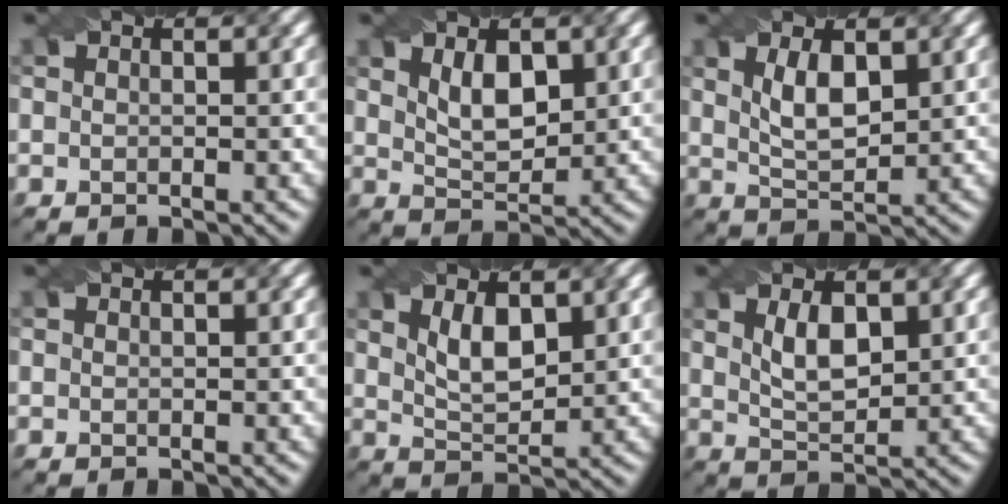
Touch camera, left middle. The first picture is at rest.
{"total": 3.7, "force": [1.5, 1.9, 2.8], "torque": [-0.053, -0.002, 0.028]}
{"total": 3.6, "force": [1.4, 1.5, 3.0], "torque": [-0.064, -0.001, 0.030]}
{"total": 0.0}
{"total": 3.3, "force": [1.5, 1.5, 2.6], "torque": [-0.053, -0.003, 0.033]}
{"total": 3.3, "force": [1.3, 1.5, 2.7], "torque": [-0.056, 0.000, 0.029]}